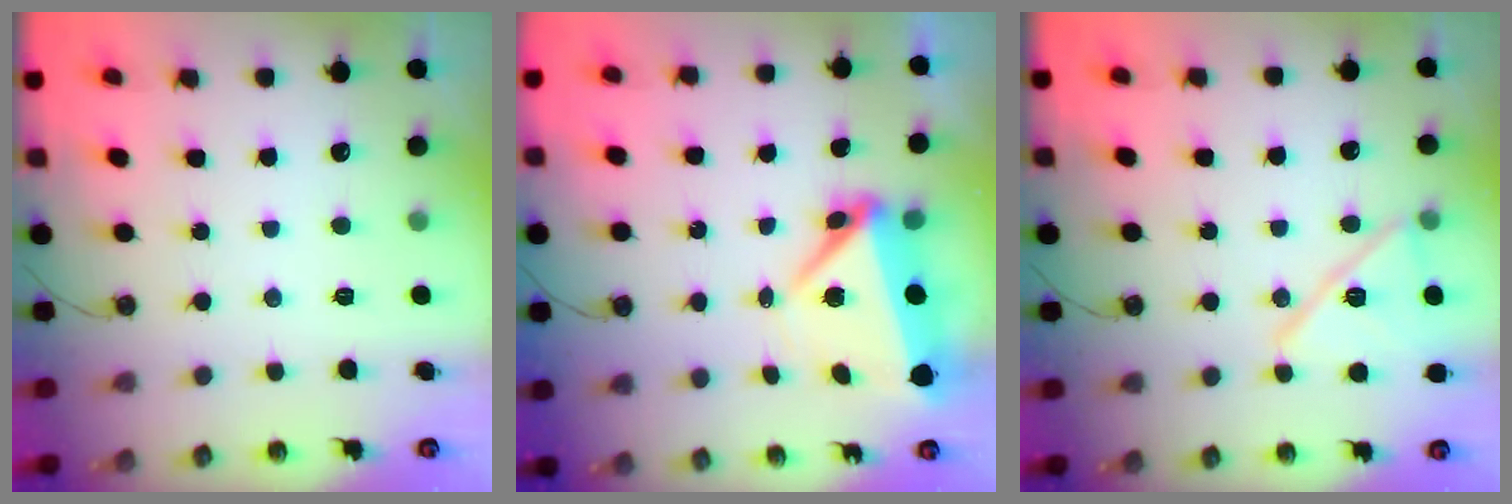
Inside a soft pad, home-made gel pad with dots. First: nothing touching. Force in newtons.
{"total": 7.8, "press": 7.7, "slide": 0.7}
{"total": 13.7, "press": 13.3, "slide": 3.4}